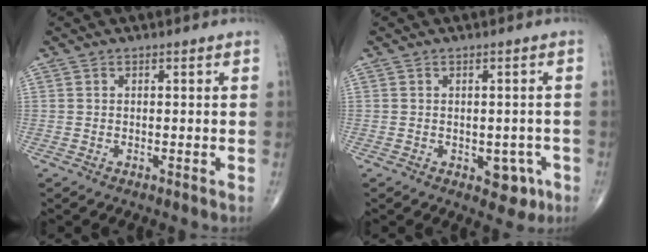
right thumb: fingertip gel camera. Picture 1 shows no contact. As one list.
[{"total": 4.7, "force": [-1.8, 3.0, 3.1], "torque": [-0.008, 0.008, -0.017]}]